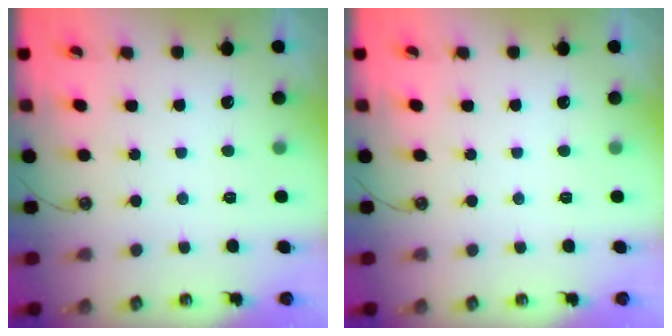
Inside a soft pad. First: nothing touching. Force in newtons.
{"total": 0.0}